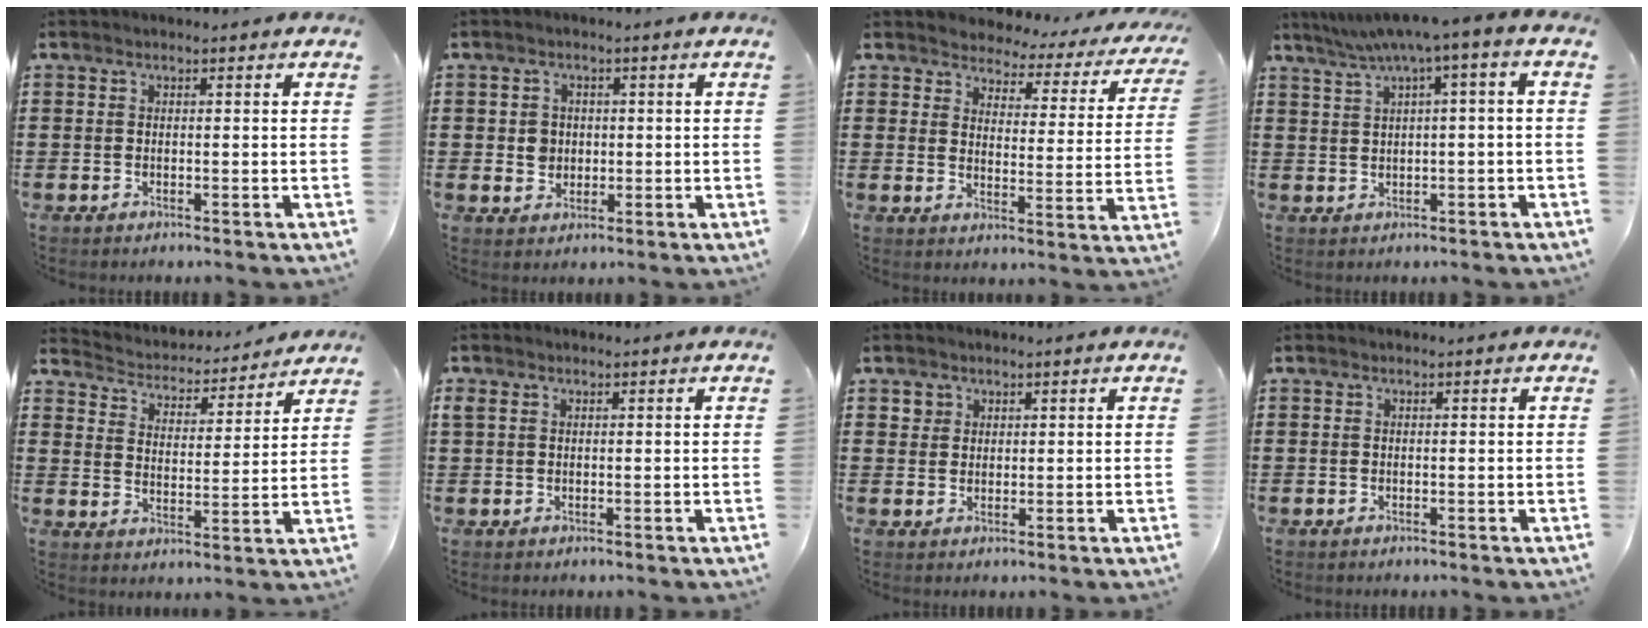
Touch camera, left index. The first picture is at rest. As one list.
[{"total": 2.7, "force": [0.2, 2.4, 1.0], "torque": [-0.029, 0.008, 0.002]}, {"total": 3.2, "force": [3.0, 0.9, 0.0], "torque": [-0.024, -0.025, 0.046]}, {"total": 4.6, "force": [1.5, -0.4, 4.3], "torque": [-0.082, -0.015, 0.021]}, {"total": 3.6, "force": [3.6, 0.3, 0.0], "torque": [-0.023, -0.034, 0.055]}, {"total": 1.1, "force": [0.4, 0.8, 0.8], "torque": [-0.019, 0.005, 0.006]}, {"total": 1.9, "force": [1.1, 1.5, 0.1], "torque": [-0.009, 0.006, 0.021]}, {"total": 0.0}]